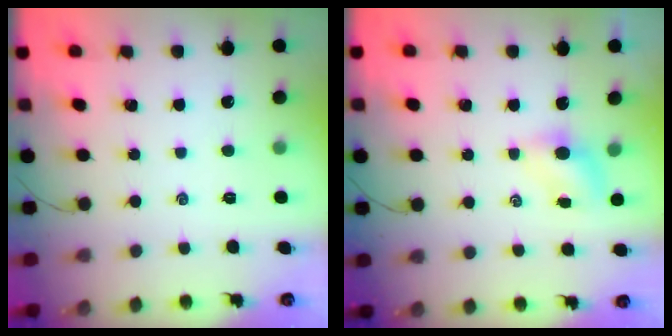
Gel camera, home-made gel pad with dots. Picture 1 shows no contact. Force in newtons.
{"total": 4.3, "press": 4.2, "slide": 0.9}